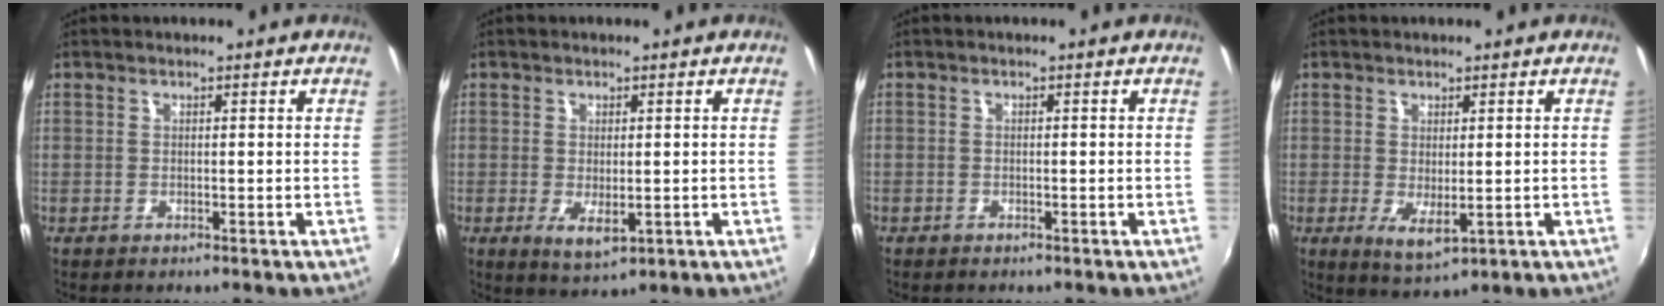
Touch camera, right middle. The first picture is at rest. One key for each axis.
{"total": 4.3, "fx": -0.8, "fy": 2.0, "fz": 3.7, "tx": -0.063, "ty": -0.014, "tz": -0.006}
{"total": 0.9, "fx": -0.7, "fy": 0.5, "fz": 0.0, "tx": -0.005, "ty": 0.003, "tz": -0.012}
{"total": 4.5, "fx": -0.4, "fy": 2.0, "fz": 4.0, "tx": -0.068, "ty": -0.015, "tz": 0.000}